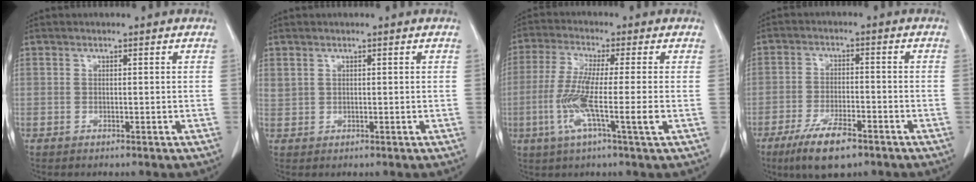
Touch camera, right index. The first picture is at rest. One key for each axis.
{"total": 1.3, "fx": 1.0, "fy": 0.8, "fz": 0.3, "tx": -0.006, "ty": 0.009, "tz": 0.023}
{"total": 9.9, "fx": -2.4, "fy": -0.4, "fz": 9.6, "tx": -0.189, "ty": -0.019, "tz": -0.052}
{"total": 8.5, "fx": -5.5, "fy": 2.3, "fz": 6.0, "tx": -0.113, "ty": -0.012, "tz": -0.094}